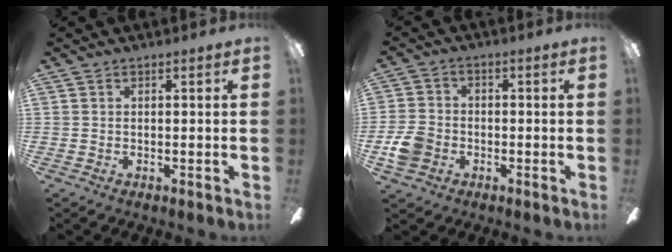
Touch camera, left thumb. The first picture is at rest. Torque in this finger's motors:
{"motor_torque": [-0.47, 0.60, 0.17, -0.16, 0.00]}